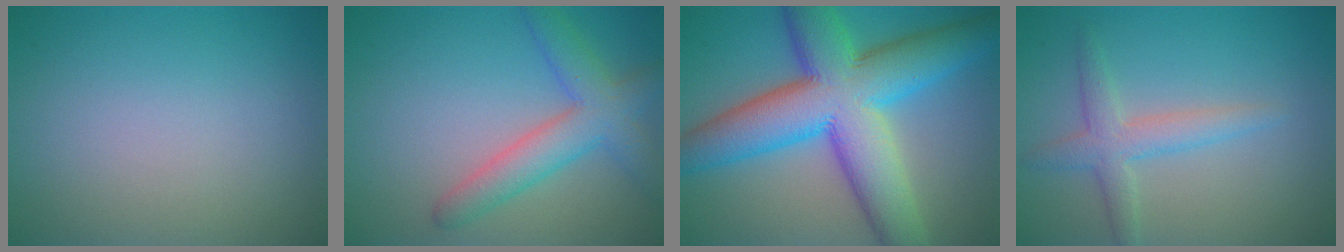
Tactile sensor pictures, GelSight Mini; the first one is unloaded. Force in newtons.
{"total": 4.8, "press": 4.8, "slide": 0.2}
{"total": 13.2, "press": 13.2, "slide": 0.2}
{"total": 3.0, "press": 3.0, "slide": 0.1}